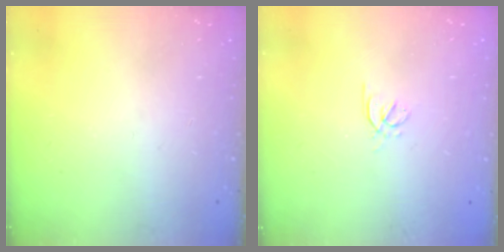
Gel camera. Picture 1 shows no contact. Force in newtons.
{"total": 1.6, "press": 1.5, "slide": 0.5}